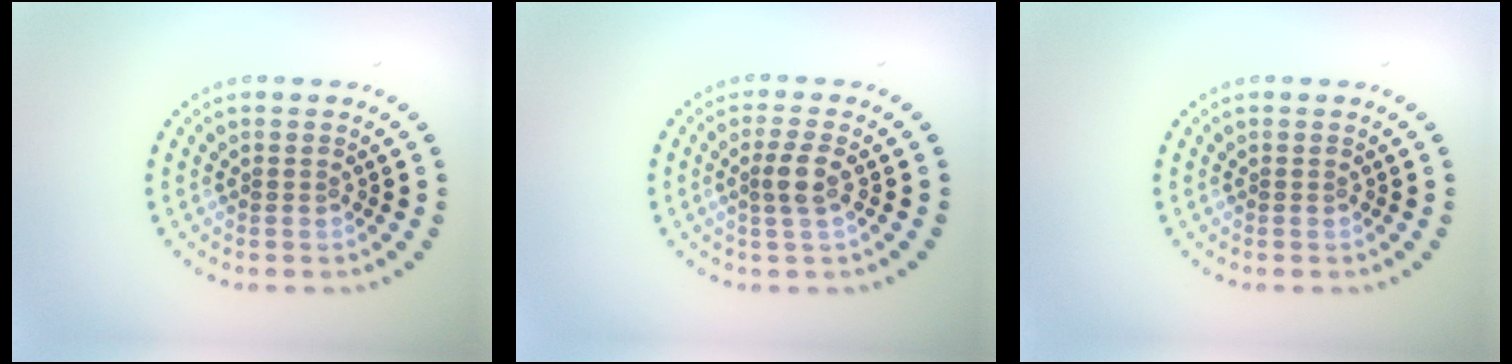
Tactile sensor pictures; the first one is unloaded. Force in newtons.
{"total": 2.0, "press": 1.7, "slide": 1.0}
{"total": 0.0}